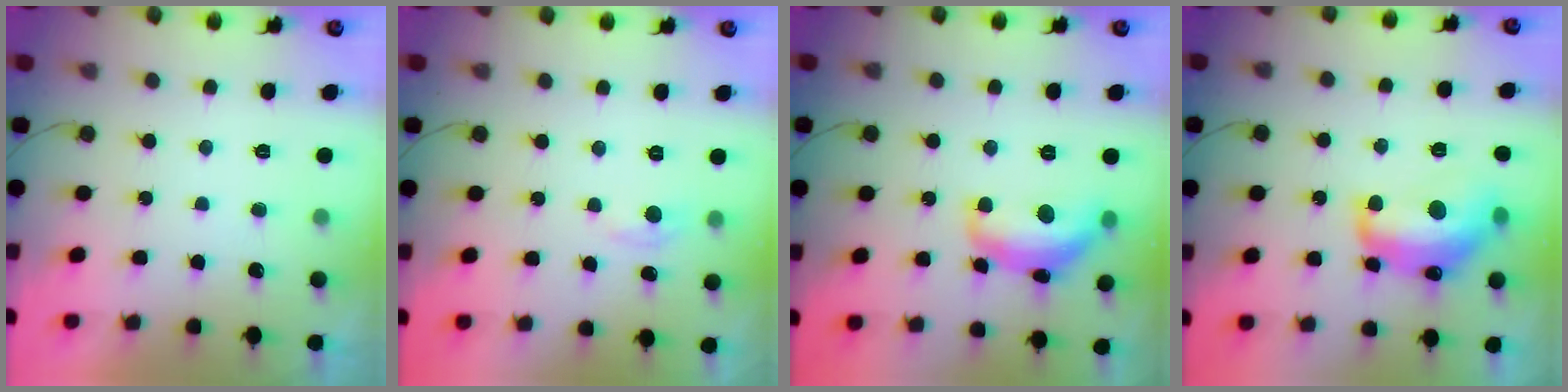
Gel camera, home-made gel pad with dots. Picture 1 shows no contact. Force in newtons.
{"total": 4.0, "press": 3.9, "slide": 0.6}
{"total": 13.7, "press": 13.7, "slide": 0.9}
{"total": 15.6, "press": 15.6, "slide": 0.9}